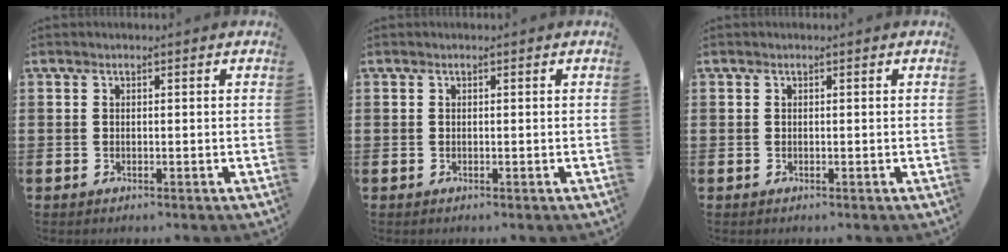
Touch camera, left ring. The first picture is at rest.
{"total": 0.0}
{"total": 0.0}